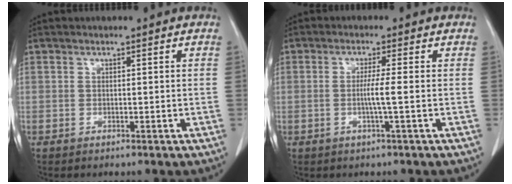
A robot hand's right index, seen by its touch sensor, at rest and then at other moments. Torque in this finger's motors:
{"motor_torque": [-0.11, 0.15, 0.06, 0.01]}